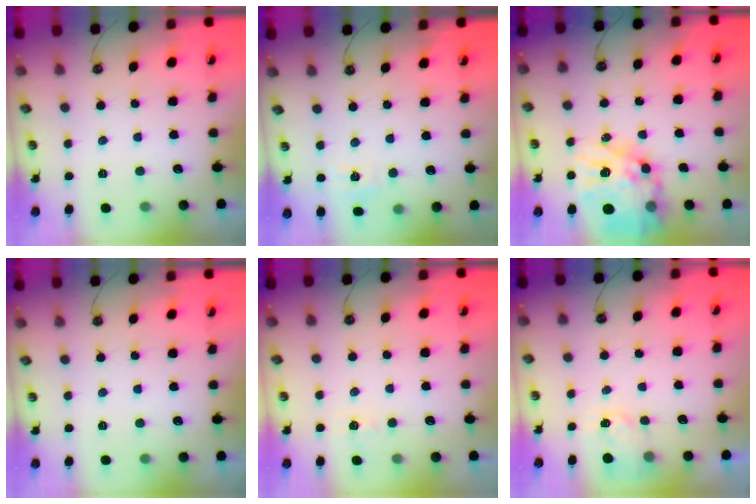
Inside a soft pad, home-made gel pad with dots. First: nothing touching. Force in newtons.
{"total": 6.7, "press": 6.7, "slide": 0.7}
{"total": 23.3, "press": 23.2, "slide": 2.1}
{"total": 0.0}
{"total": 6.2, "press": 6.1, "slide": 0.8}
{"total": 3.0, "press": 2.9, "slide": 0.3}